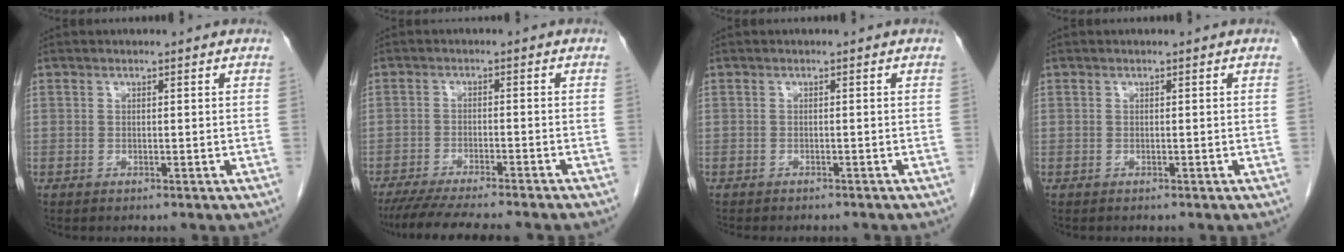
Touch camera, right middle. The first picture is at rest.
{"total": 12.4, "force": [-10.8, 0.4, 6.1], "torque": [-0.082, -0.023, -0.161]}
{"total": 4.4, "force": [-3.9, 1.2, 1.7], "torque": [-0.025, -0.007, -0.047]}
{"total": 0.0}